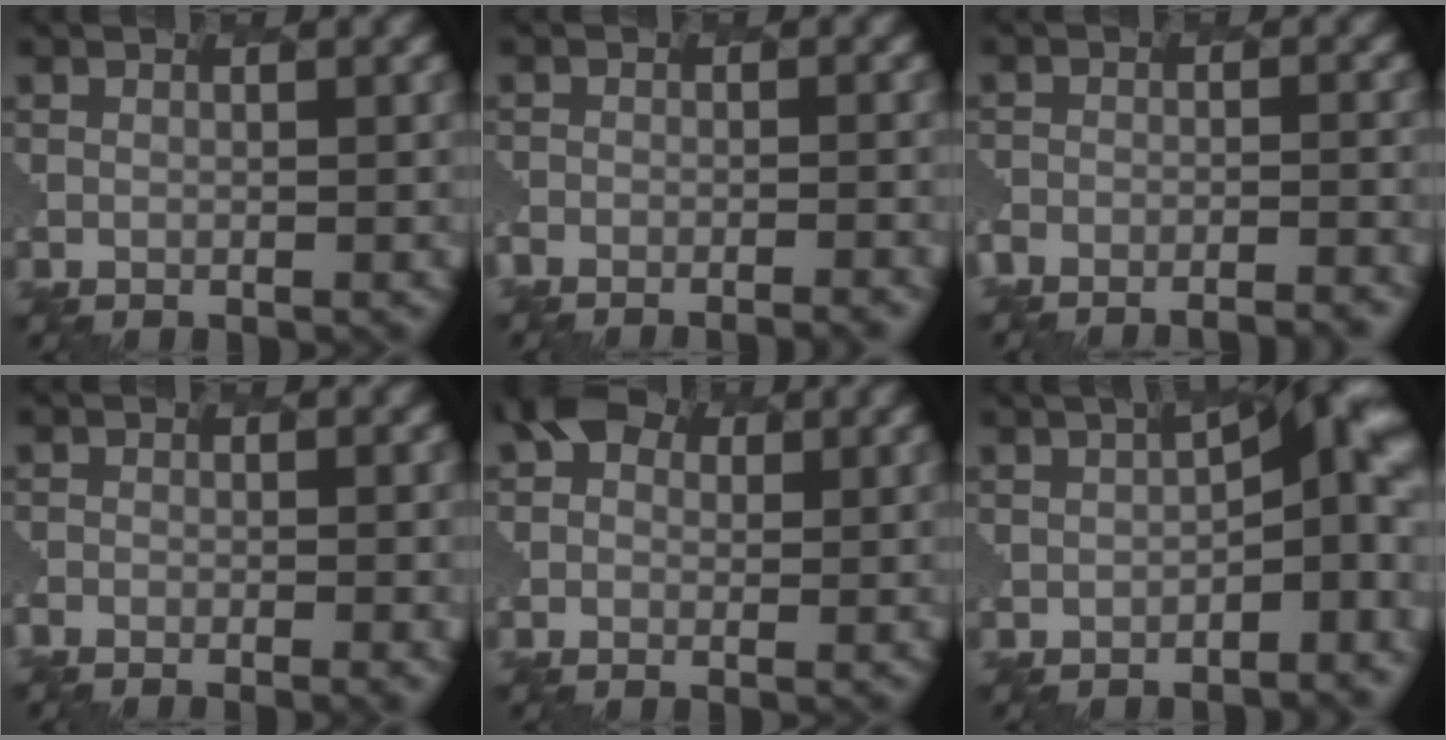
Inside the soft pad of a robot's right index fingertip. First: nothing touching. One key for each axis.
{"total": 5.3, "fx": -5.0, "fy": 1.2, "fz": 1.4, "tx": -0.003, "ty": 0.007, "tz": -0.055}
{"total": 8.3, "fx": -8.0, "fy": 1.7, "fz": 1.3, "tx": -0.006, "ty": 0.007, "tz": -0.094}
{"total": 3.1, "fx": -2.4, "fy": 0.9, "fz": 1.7, "tx": -0.015, "ty": 0.014, "tz": -0.033}
{"total": 3.3, "fx": 1.1, "fy": 2.6, "fz": 1.7, "tx": -0.017, "ty": 0.020, "tz": -0.001}
{"total": 10.0, "fx": -0.8, "fy": 4.5, "fz": 8.9, "tx": -0.102, "ty": 0.011, "tz": -0.010}